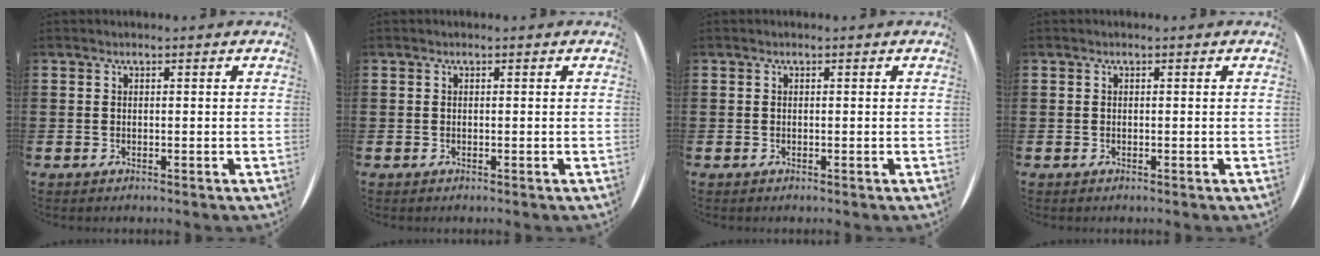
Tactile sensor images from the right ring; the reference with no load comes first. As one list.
[{"total": 0.0}, {"total": 0.0}, {"total": 0.0}]